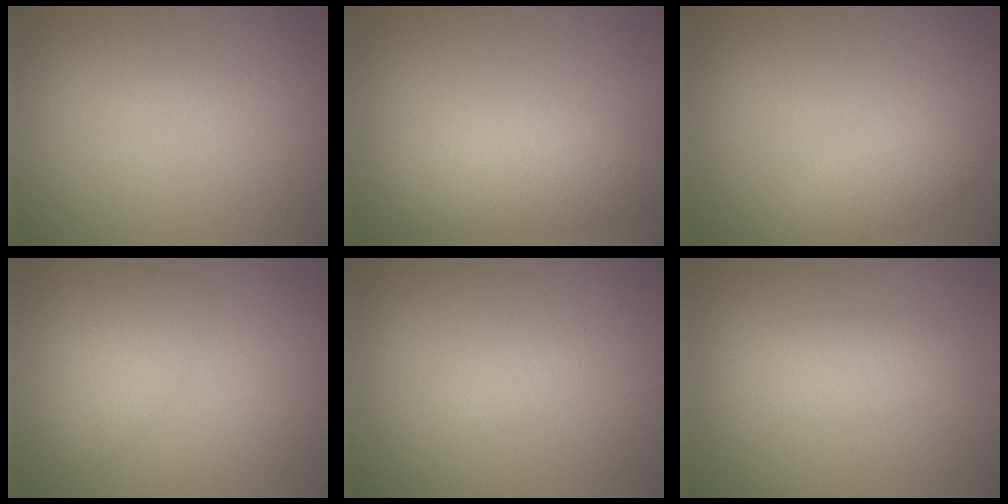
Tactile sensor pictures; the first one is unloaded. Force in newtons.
{"total": 5.0, "press": 5.0, "slide": 0.3}
{"total": 1.7, "press": 1.7, "slide": 0.0}
{"total": 2.1, "press": 2.1, "slide": 0.1}
{"total": 0.7, "press": 0.7, "slide": 0.0}
{"total": 2.3, "press": 2.3, "slide": 0.1}